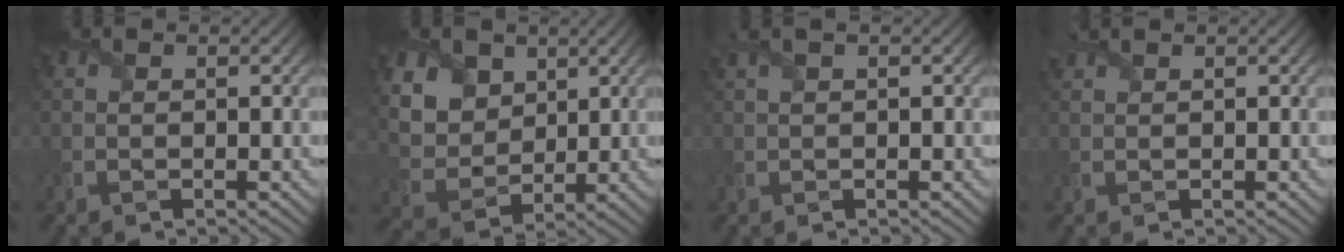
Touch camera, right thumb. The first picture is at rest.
{"total": 10.6, "force": [5.2, 7.8, 4.9], "torque": [-0.157, 0.004, 0.108]}
{"total": 2.6, "force": [1.4, 0.6, 2.1], "torque": [-0.054, 0.015, 0.032]}
{"total": 1.6, "force": [1.5, 0.1, 0.5], "torque": [-0.015, 0.012, 0.033]}